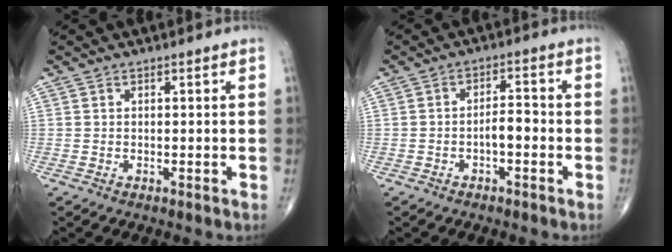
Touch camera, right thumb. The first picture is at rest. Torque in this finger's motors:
{"motor_torque": [0.49, 0.70, 0.64, -0.19, 0.02]}